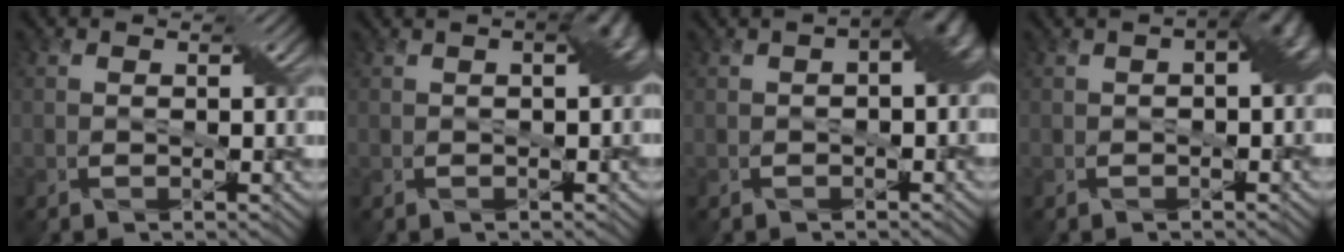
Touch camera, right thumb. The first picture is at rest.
{"total": 2.9, "force": [0.5, 0.9, 2.7], "torque": [-0.032, 0.015, 0.006]}
{"total": 4.9, "force": [0.3, 2.4, 4.2], "torque": [-0.051, 0.009, 0.005]}
{"total": 4.4, "force": [0.3, 2.1, 3.9], "torque": [-0.046, 0.009, 0.005]}